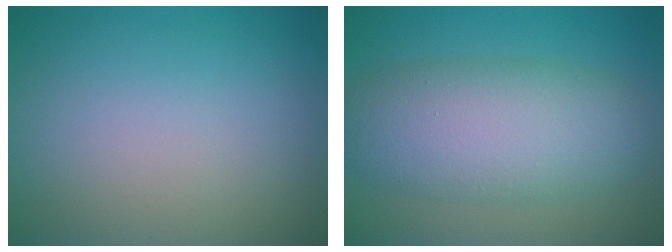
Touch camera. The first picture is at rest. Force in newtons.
{"total": 7.5, "press": 7.5, "slide": 0.3}